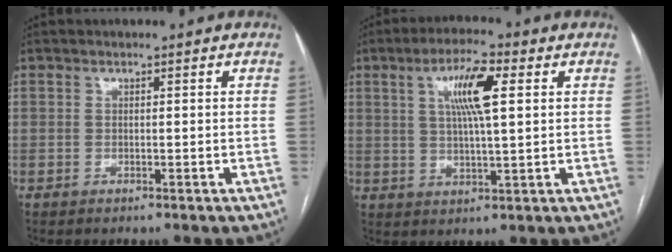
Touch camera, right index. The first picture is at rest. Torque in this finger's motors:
{"motor_torque": [0.60, 0.37, 0.40, 0.13]}